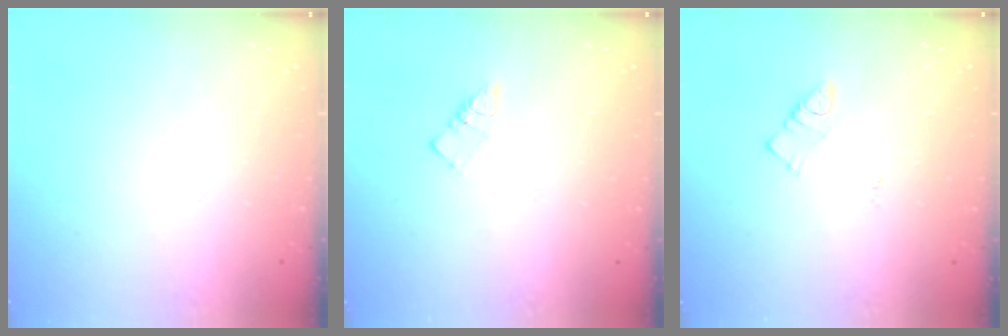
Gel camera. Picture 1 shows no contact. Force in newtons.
{"total": 3.6, "press": 3.6, "slide": 0.3}
{"total": 4.3, "press": 4.2, "slide": 0.7}